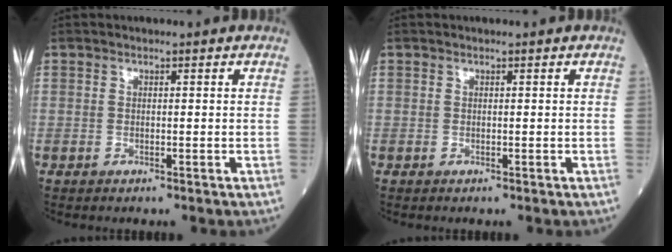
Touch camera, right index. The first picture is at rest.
{"total": 0.0}